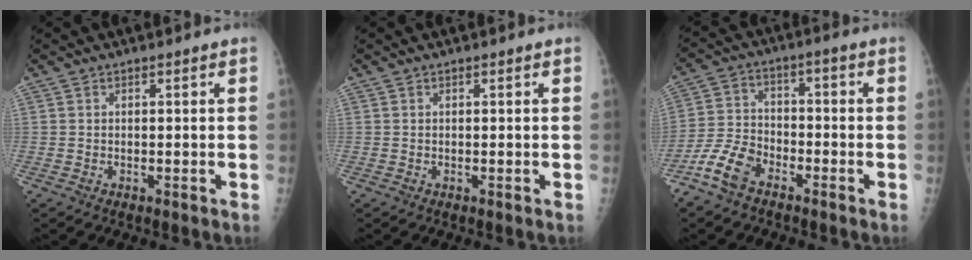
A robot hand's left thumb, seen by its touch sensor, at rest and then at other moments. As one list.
[{"total": 0.0}, {"total": 8.4, "force": [-5.6, 4.7, 4.3], "torque": [-0.089, 0.025, -0.116]}]